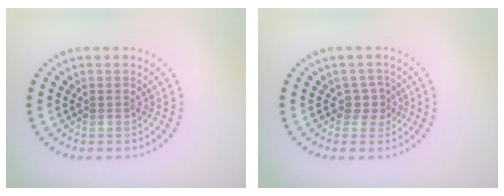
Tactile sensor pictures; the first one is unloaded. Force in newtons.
{"total": 1.6, "press": 1.2, "slide": 1.1}